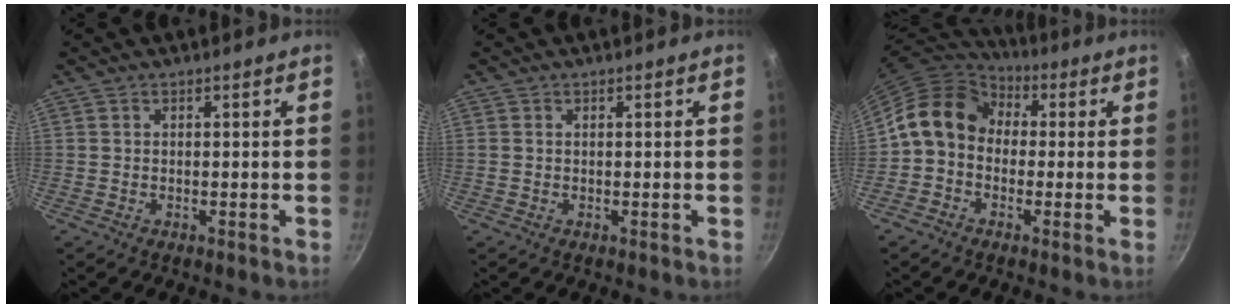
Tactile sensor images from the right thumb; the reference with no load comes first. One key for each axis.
{"total": 0.0}
{"total": 12.4, "fx": 0.8, "fy": 10.0, "fz": 7.2, "tx": -0.103, "ty": 0.037, "tz": -0.010}